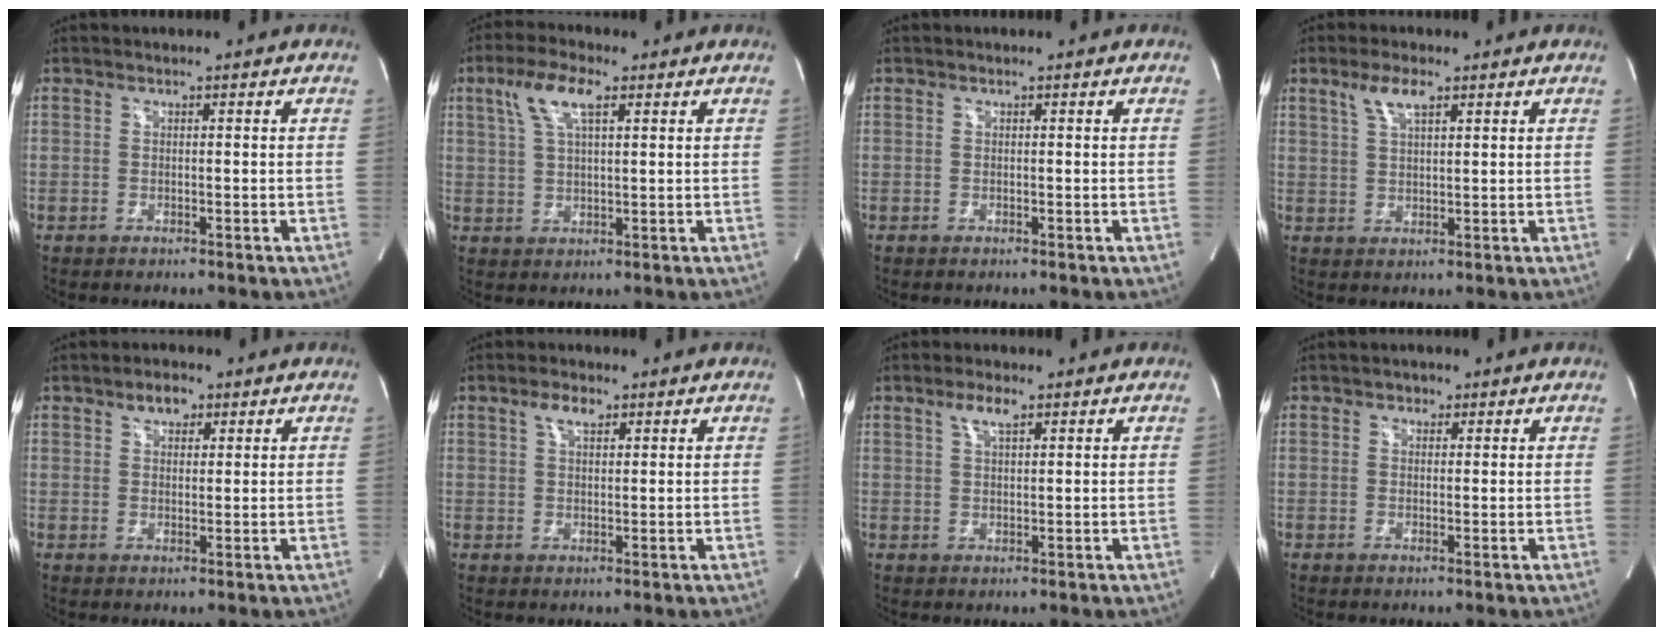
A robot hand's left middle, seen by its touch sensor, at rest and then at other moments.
{"total": 6.8, "force": [3.2, 1.8, 5.7], "torque": [-0.122, 0.018, 0.064]}
{"total": 0.0}
{"total": 4.4, "force": [2.6, 1.2, 3.3], "torque": [-0.072, 0.008, 0.053]}
{"total": 3.3, "force": [2.0, 1.8, 1.8], "torque": [-0.033, 0.010, 0.035]}
{"total": 3.1, "force": [1.8, 1.3, 2.1], "torque": [-0.044, 0.009, 0.036]}
{"total": 3.1, "force": [1.9, 0.8, 2.4], "torque": [-0.049, 0.007, 0.037]}
{"total": 1.4, "force": [0.8, 1.1, 0.5], "torque": [-0.006, 0.003, 0.010]}